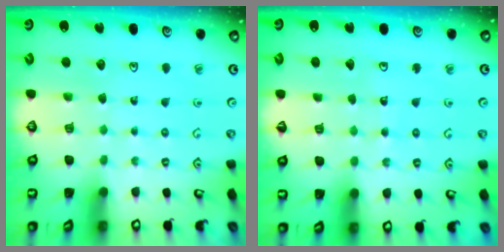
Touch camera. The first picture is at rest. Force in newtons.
{"total": 4.7, "press": 4.7, "slide": 0.7}